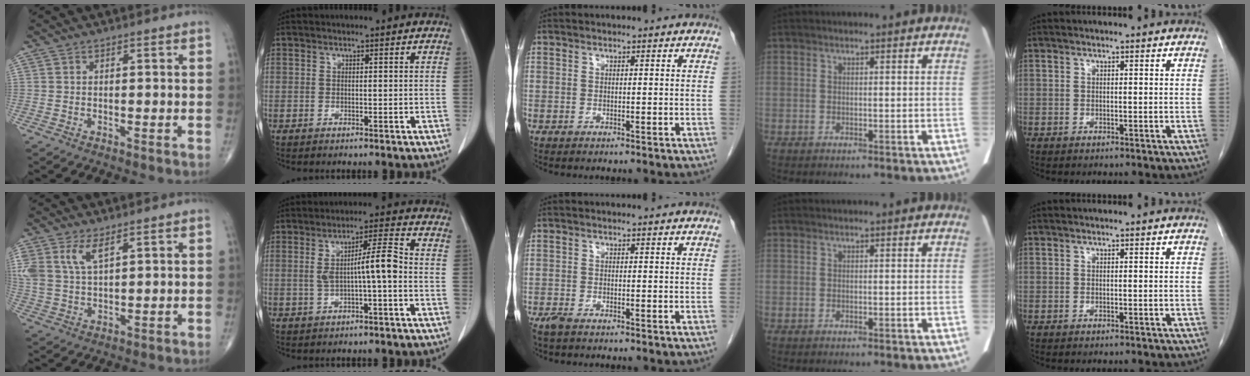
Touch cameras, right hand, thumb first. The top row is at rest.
{"thumb": {"total": 6.9, "force": [3.6, 3.0, 5.1], "torque": [-0.110, -0.008, 0.080]}, "index": {"total": 6.5, "force": [-0.4, 0.5, 6.5], "torque": [-0.111, 0.017, -0.005]}, "middle": {"total": 1.8, "force": [-1.4, 0.5, 1.0], "torque": [-0.026, -0.005, -0.026]}}